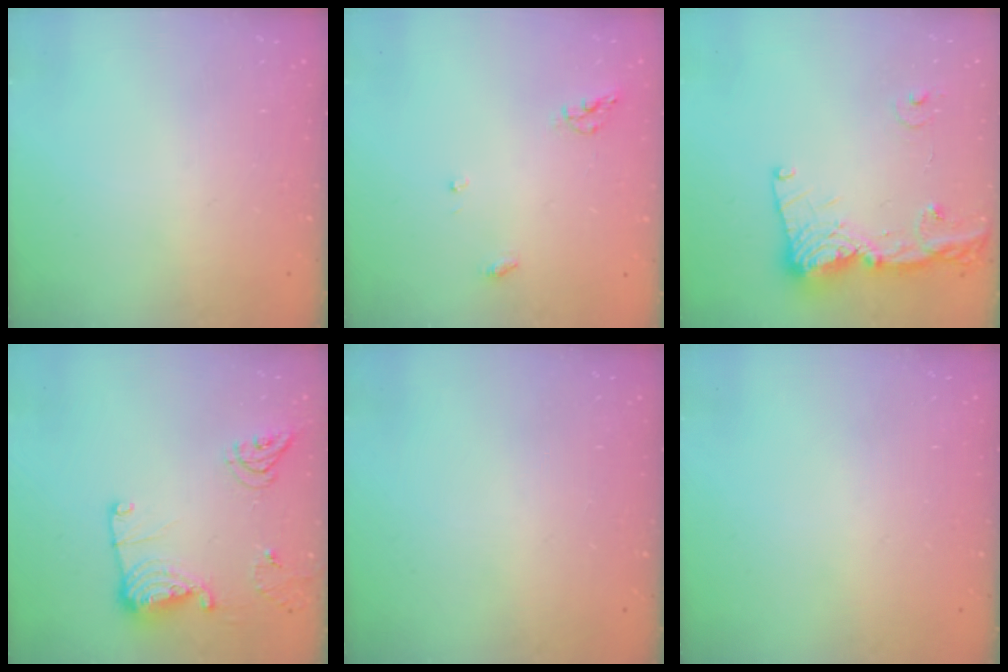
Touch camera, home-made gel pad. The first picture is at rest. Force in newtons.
{"total": 5.9, "press": 5.9, "slide": 0.6}
{"total": 16.5, "press": 16.4, "slide": 2.1}
{"total": 12.9, "press": 12.9, "slide": 0.7}
{"total": 0.0}
{"total": 0.0}